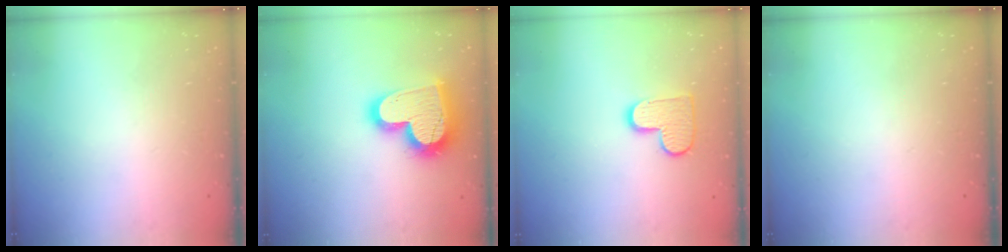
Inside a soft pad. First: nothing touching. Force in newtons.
{"total": 20.1, "press": 20.1, "slide": 1.7}
{"total": 9.8, "press": 9.8, "slide": 0.6}
{"total": 0.0}